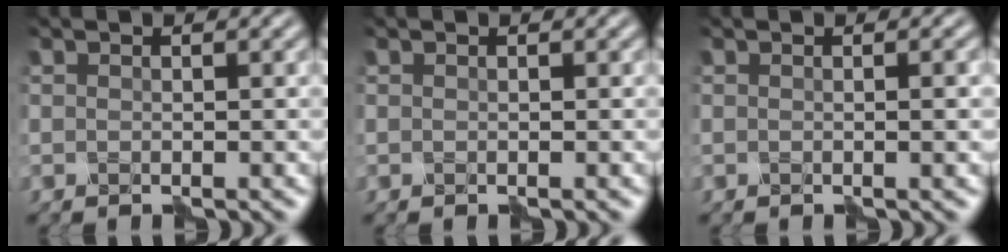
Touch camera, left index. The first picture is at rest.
{"total": 0.0}
{"total": 1.4, "force": [0.0, 0.4, 1.3], "torque": [-0.013, 0.003, -0.003]}